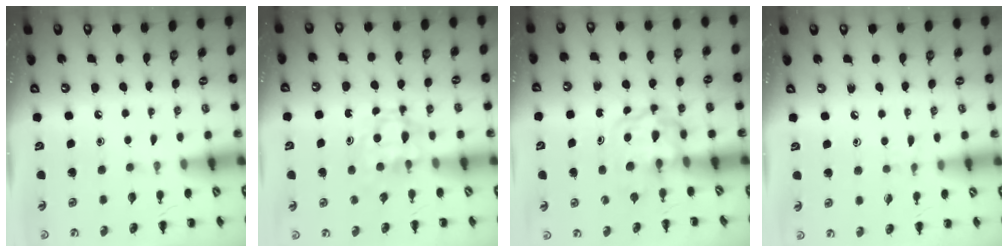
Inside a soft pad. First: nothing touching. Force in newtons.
{"total": 4.9, "press": 4.8, "slide": 0.9}
{"total": 3.8, "press": 3.8, "slide": 0.4}
{"total": 5.7, "press": 5.2, "slide": 2.3}